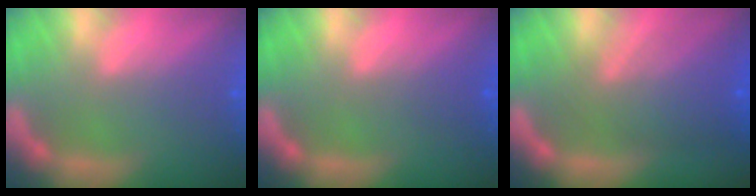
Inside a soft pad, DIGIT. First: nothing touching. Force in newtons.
{"total": 1.5}
{"total": 7.1}